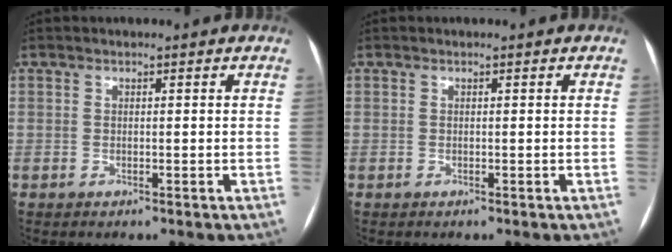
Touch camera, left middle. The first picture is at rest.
{"total": 0.0}